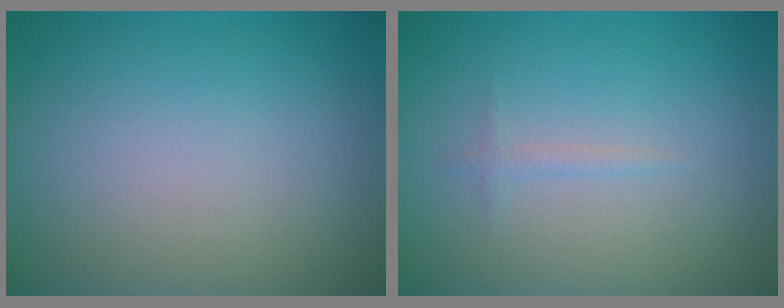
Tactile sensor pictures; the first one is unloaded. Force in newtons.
{"total": 0.7, "press": 0.7, "slide": 0.0}